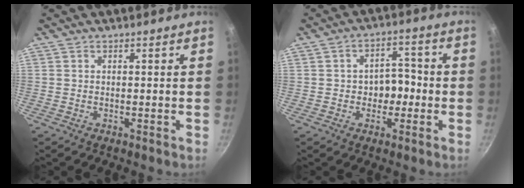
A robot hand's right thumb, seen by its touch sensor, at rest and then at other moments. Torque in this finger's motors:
{"motor_torque": [0.26, -0.15, -0.20, -0.17, -0.02]}